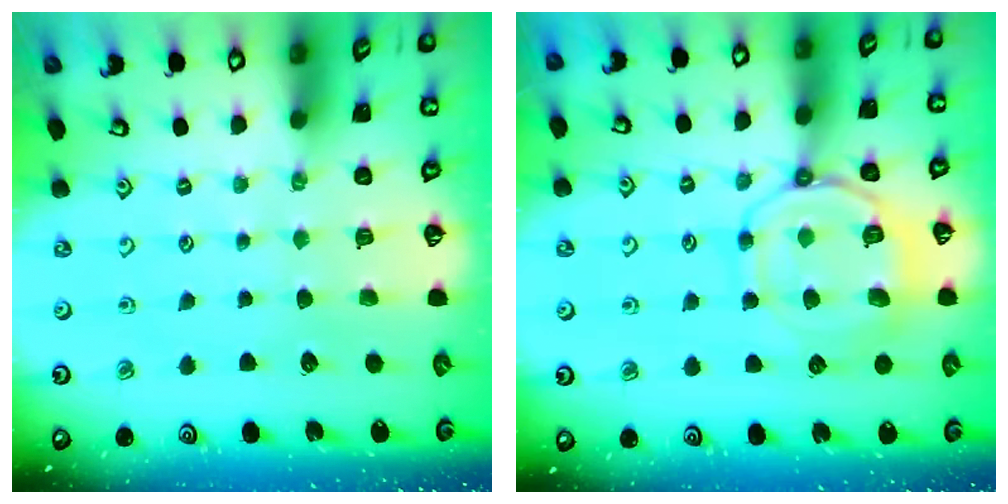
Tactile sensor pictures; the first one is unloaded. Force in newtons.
{"total": 11.3, "press": 11.2, "slide": 1.3}